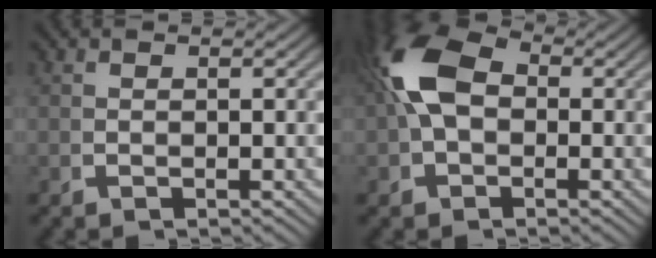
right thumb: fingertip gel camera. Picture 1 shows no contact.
{"total": 6.3, "force": [0.9, 4.2, 4.6], "torque": [-0.105, 0.004, 0.018]}